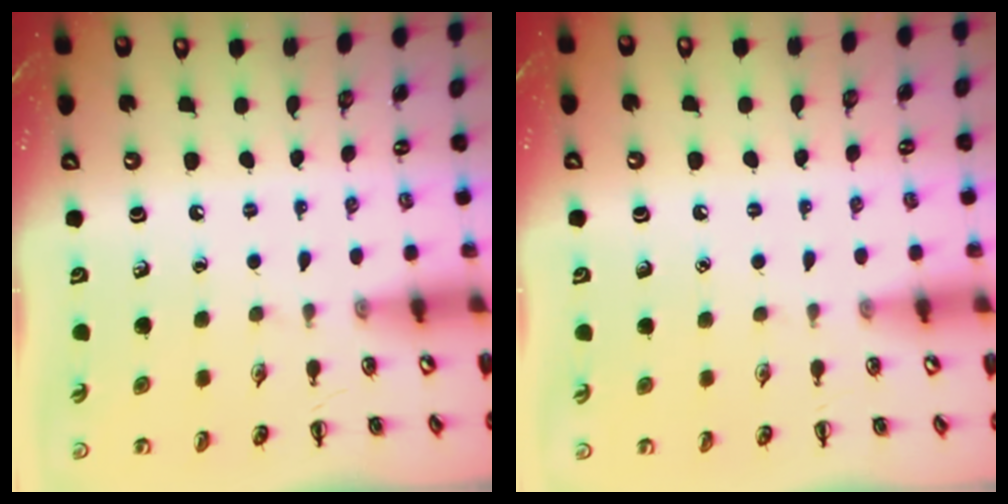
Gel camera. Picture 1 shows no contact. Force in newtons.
{"total": 1.4, "press": 1.4, "slide": 0.1}